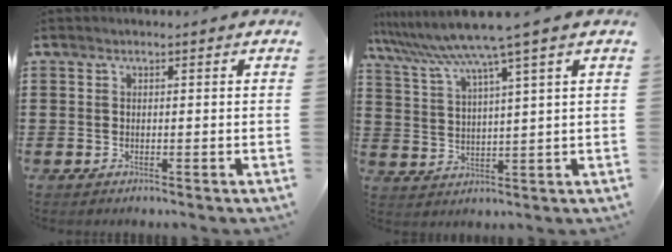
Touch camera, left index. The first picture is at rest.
{"total": 7.1, "force": [5.6, -1.1, 4.3], "torque": [-0.104, -0.034, 0.092]}